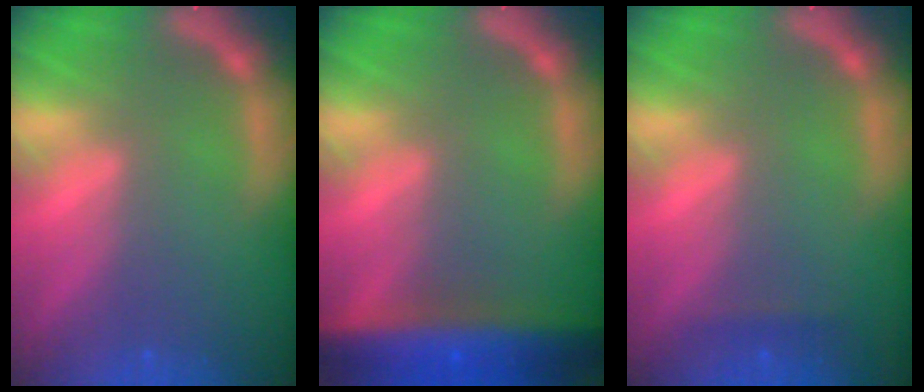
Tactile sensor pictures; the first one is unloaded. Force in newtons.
{"total": 9.6}
{"total": 0.9}